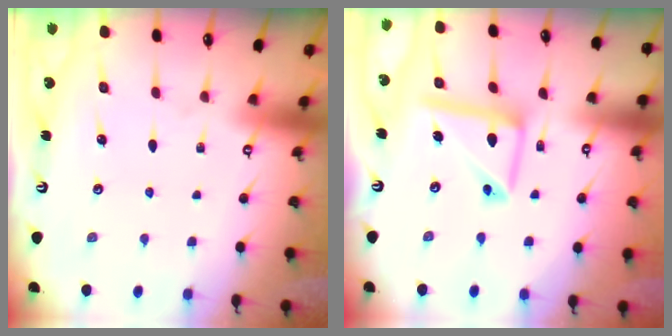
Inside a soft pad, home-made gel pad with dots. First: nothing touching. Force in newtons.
{"total": 12.5, "press": 12.4, "slide": 1.2}